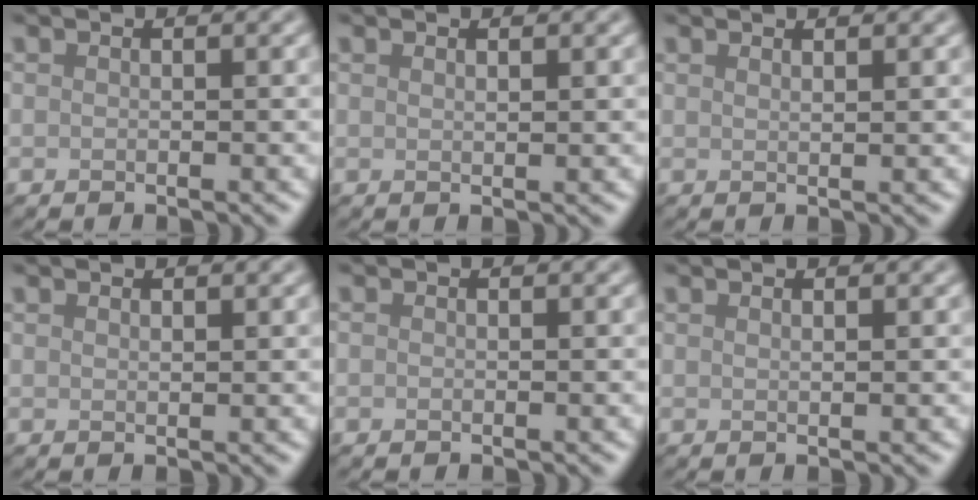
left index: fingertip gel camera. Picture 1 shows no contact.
{"total": 0.7, "force": [0.6, 0.1, 0.5], "torque": [-0.005, 0.001, 0.009]}
{"total": 1.4, "force": [1.0, 0.4, 0.9], "torque": [-0.003, 0.002, 0.003]}
{"total": 0.5, "force": [0.5, 0.1, 0.2], "torque": [-0.003, -0.001, 0.010]}
{"total": 0.0}
{"total": 0.9, "force": [0.5, 0.3, 0.7], "torque": [-0.005, 0.001, 0.004]}